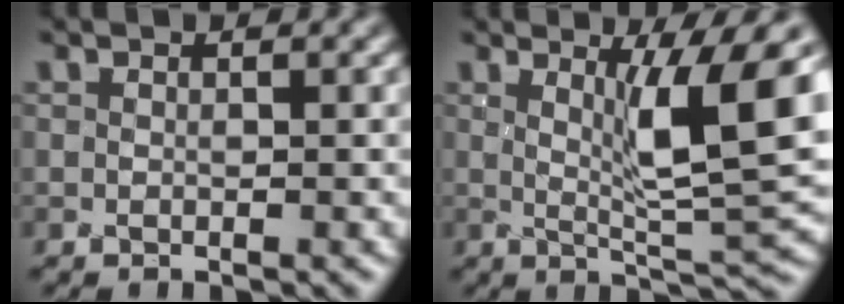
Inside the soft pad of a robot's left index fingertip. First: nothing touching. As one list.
[{"total": 7.6, "force": [1.3, 1.4, 7.3], "torque": [-0.104, 0.000, 0.033]}]